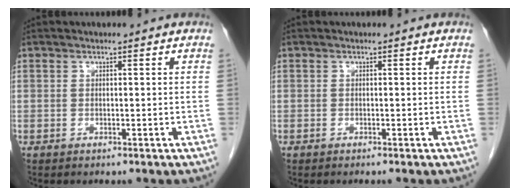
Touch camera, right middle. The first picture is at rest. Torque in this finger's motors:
{"motor_torque": [0.02, -0.01, -0.03, -0.01]}